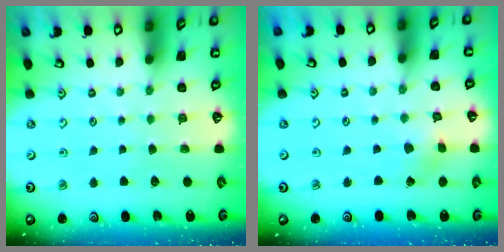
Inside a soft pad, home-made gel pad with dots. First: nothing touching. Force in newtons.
{"total": 2.3, "press": 2.3, "slide": 0.2}